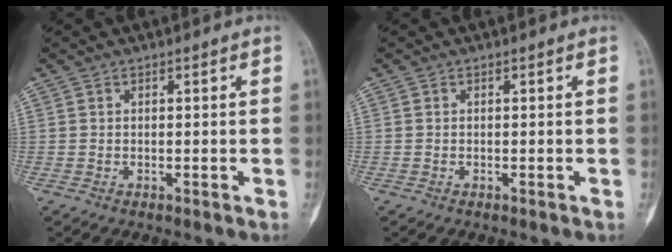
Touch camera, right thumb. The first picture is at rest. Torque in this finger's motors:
{"motor_torque": [0.07, 0.06, 0.14, 0.07, 0.04]}